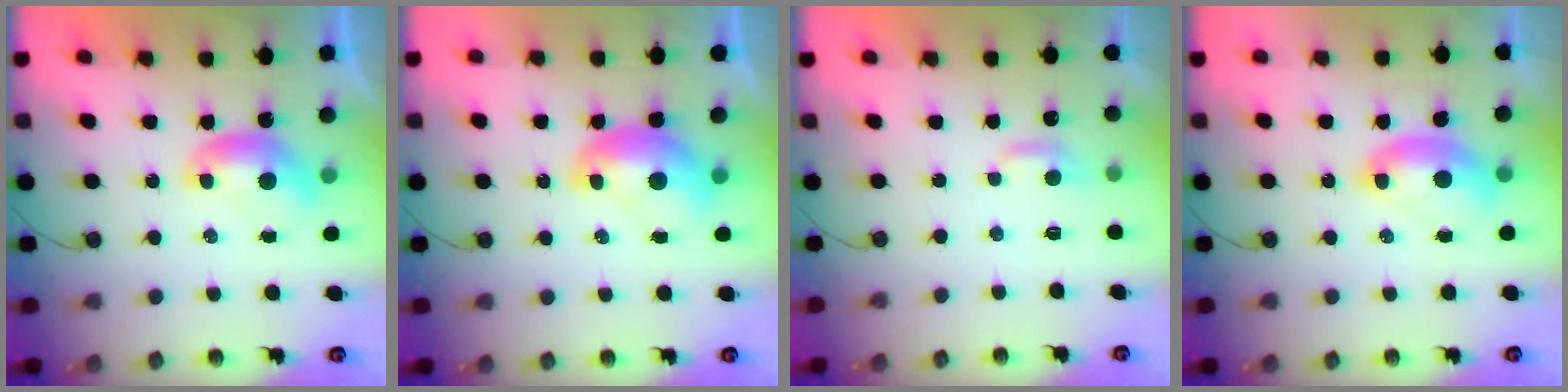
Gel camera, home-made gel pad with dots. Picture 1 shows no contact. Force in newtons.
{"total": 2.6, "press": 2.5, "slide": 0.7}
{"total": 1.6, "press": 1.5, "slide": 0.6}
{"total": 2.6, "press": 2.6, "slide": 0.6}